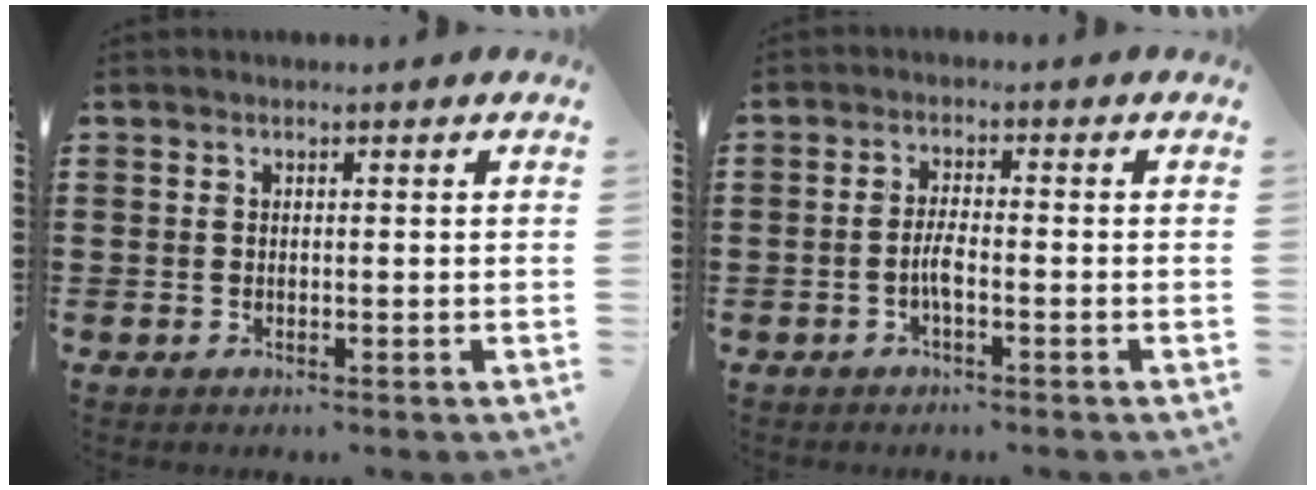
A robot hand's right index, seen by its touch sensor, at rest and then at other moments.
{"total": 2.9, "force": [-1.2, 0.6, 2.6], "torque": [-0.062, -0.002, -0.027]}